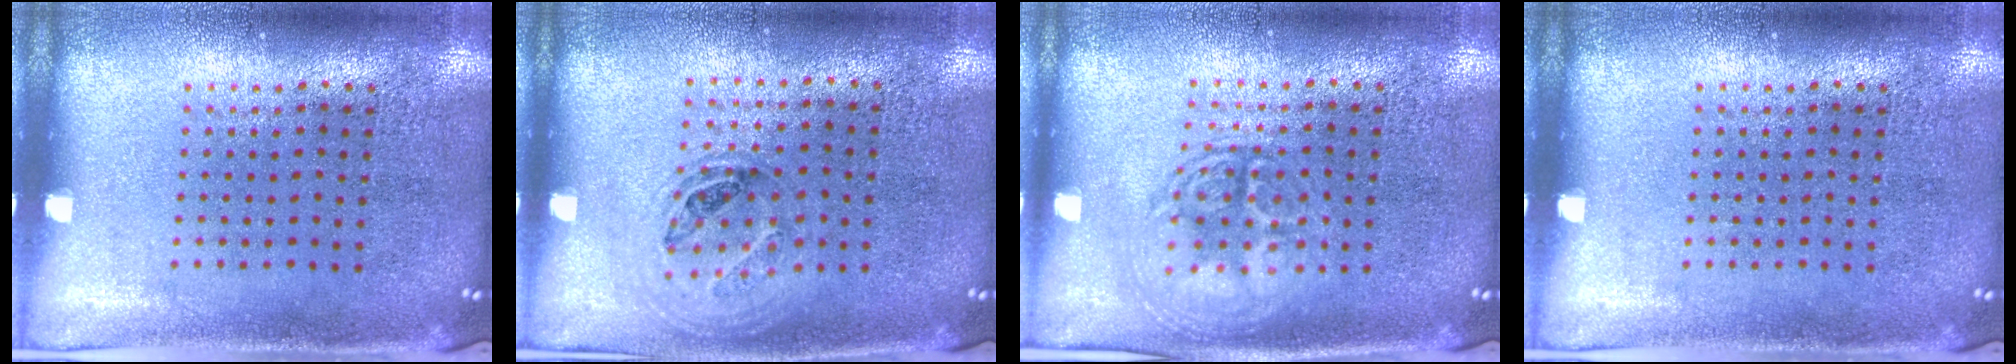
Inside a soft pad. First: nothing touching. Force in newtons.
{"total": 1.0, "press": 0.9, "slide": 0.4}
{"total": 1.7, "press": 1.7, "slide": 0.3}
{"total": 0.0}